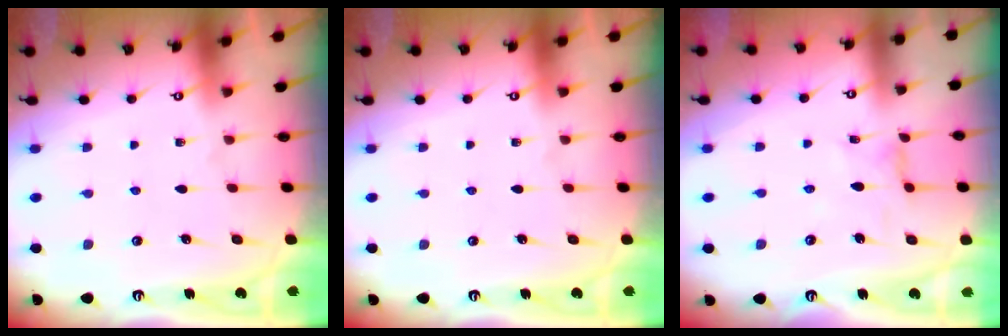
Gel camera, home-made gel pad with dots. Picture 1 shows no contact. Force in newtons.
{"total": 0.0}
{"total": 2.7, "press": 2.6, "slide": 0.4}